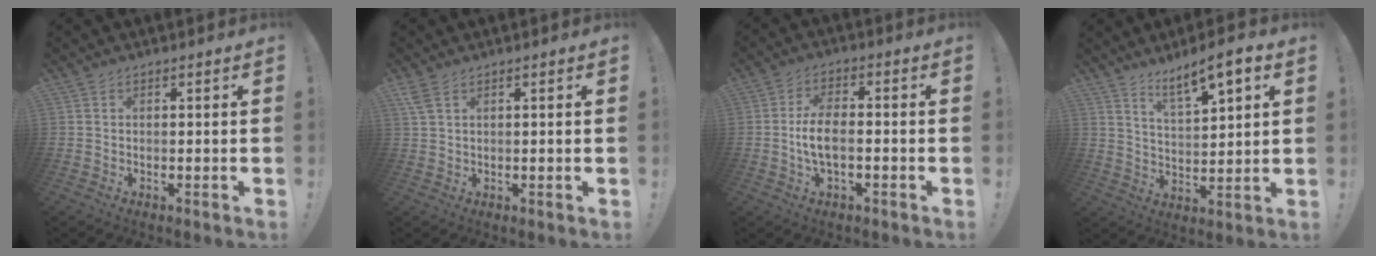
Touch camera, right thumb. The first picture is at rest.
{"total": 3.4, "force": [2.0, 1.1, 2.5], "torque": [-0.052, -0.001, 0.039]}
{"total": 8.0, "force": [-1.8, 3.8, 6.8], "torque": [-0.128, 0.005, -0.031]}
{"total": 8.9, "force": [6.4, 1.7, 6.0], "torque": [-0.099, -0.037, 0.107]}